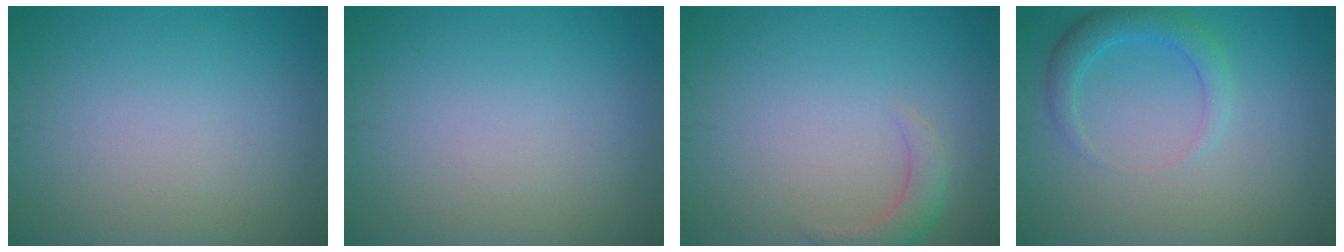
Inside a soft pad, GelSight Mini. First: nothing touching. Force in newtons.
{"total": 0.0}
{"total": 2.1, "press": 2.1, "slide": 0.2}
{"total": 2.6, "press": 2.6, "slide": 0.2}